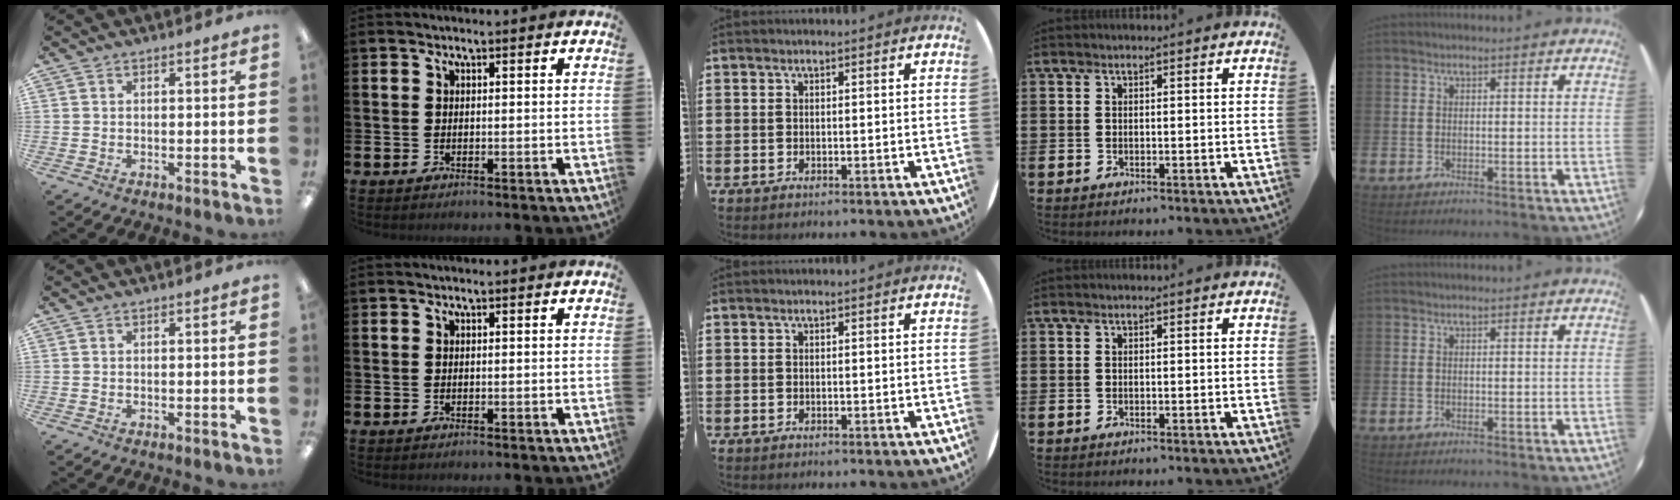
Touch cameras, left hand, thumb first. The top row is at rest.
{}